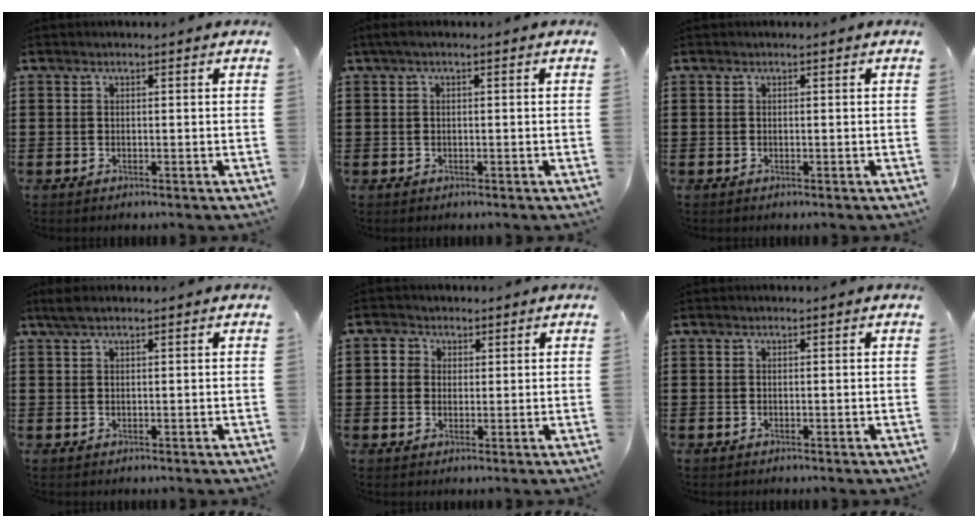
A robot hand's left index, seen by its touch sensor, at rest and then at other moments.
{"total": 1.2, "force": [-0.3, 0.2, 1.1], "torque": [-0.017, -0.002, -0.006]}
{"total": 0.0}
{"total": 1.7, "force": [1.1, 0.2, 1.3], "torque": [-0.027, 0.001, 0.020]}
{"total": 3.1, "force": [1.3, 2.8, 0.2], "torque": [-0.011, 0.008, 0.020]}
{"total": 0.0}